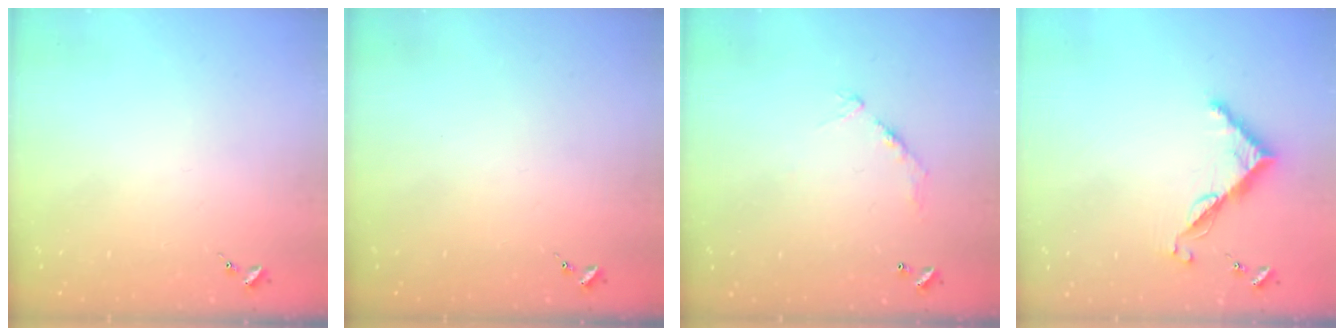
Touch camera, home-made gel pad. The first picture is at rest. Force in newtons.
{"total": 0.0}
{"total": 9.1, "press": 9.1, "slide": 0.8}
{"total": 7.6, "press": 7.5, "slide": 0.6}